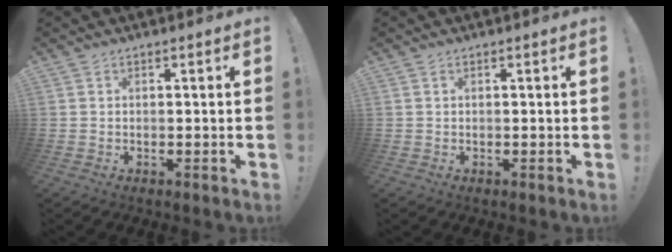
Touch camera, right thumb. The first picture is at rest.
{"total": 0.0}